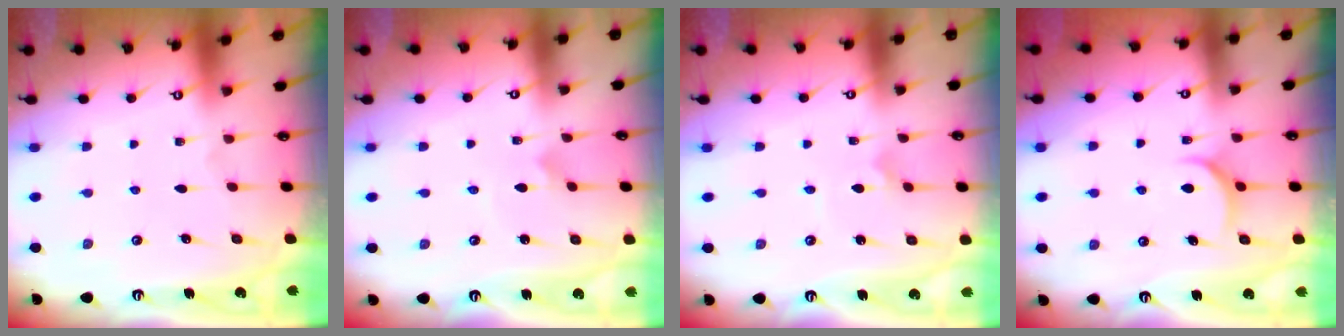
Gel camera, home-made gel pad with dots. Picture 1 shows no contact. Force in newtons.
{"total": 3.2, "press": 3.2, "slide": 0.2}
{"total": 3.1, "press": 3.0, "slide": 0.5}
{"total": 4.9, "press": 4.9, "slide": 0.7}